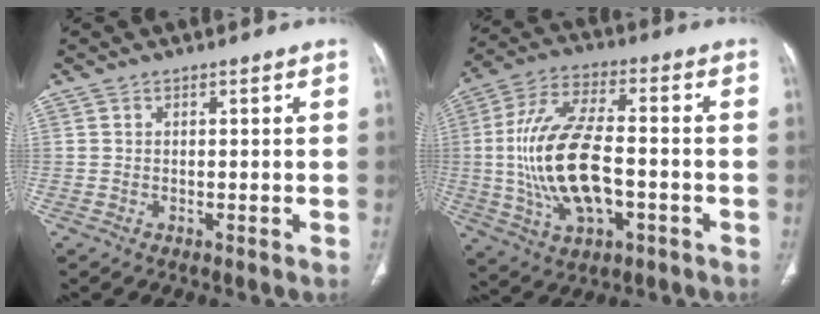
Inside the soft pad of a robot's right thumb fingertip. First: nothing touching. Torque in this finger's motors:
{"motor_torque": [0.09, 0.82, 1.88, 0.06, 0.49]}